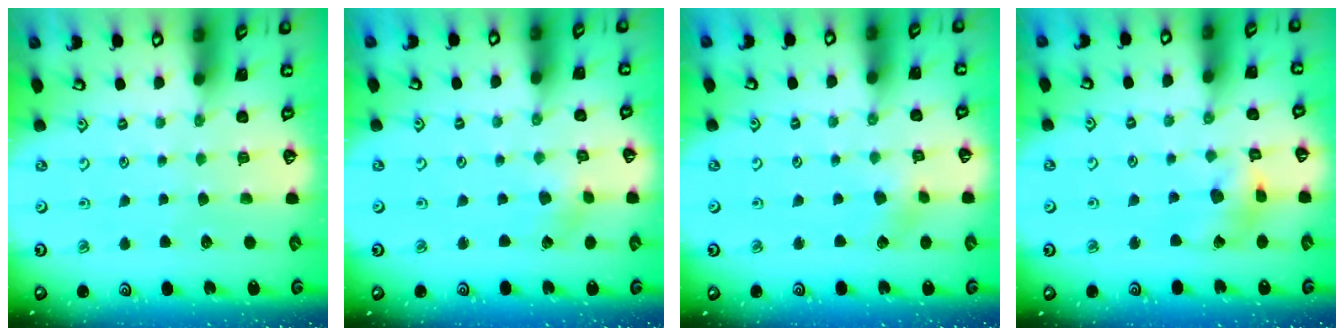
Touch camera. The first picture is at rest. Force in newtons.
{"total": 2.1, "press": 2.1, "slide": 0.2}
{"total": 3.1, "press": 3.0, "slide": 0.4}
{"total": 9.9, "press": 9.8, "slide": 1.1}